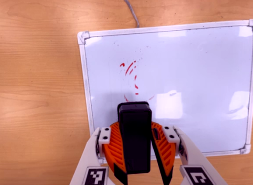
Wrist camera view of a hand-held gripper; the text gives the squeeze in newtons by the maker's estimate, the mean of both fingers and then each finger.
{"total": 11.2, "left": 10.5, "right": 12.0}